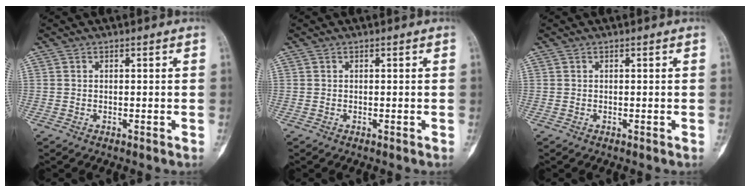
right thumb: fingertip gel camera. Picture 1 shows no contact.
{"total": 0.0}
{"total": 0.0}